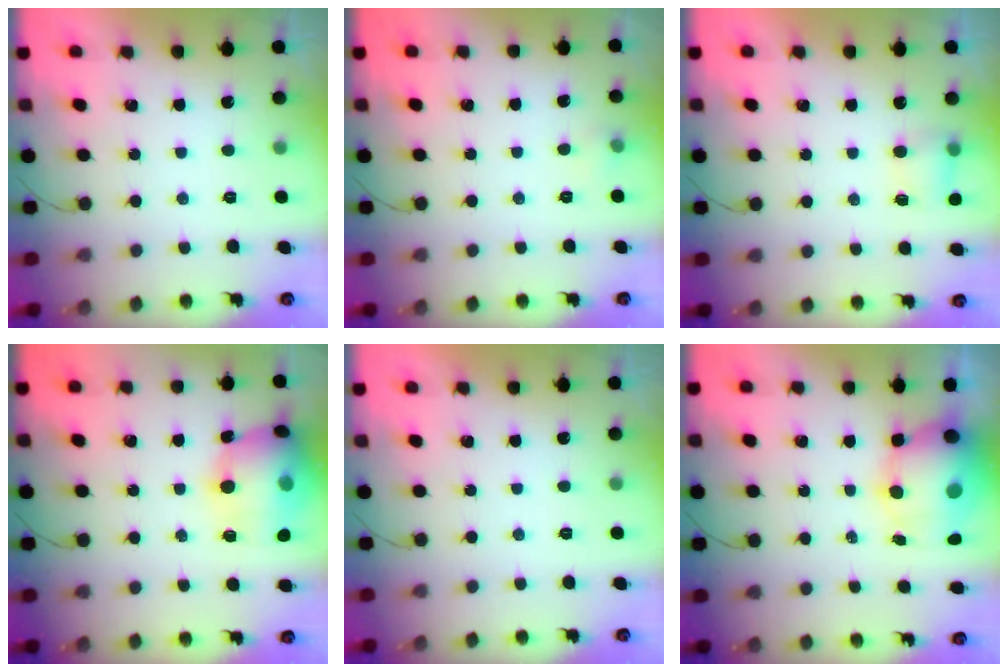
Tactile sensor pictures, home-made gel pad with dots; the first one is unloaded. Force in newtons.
{"total": 3.6, "press": 3.3, "slide": 1.5}
{"total": 4.5, "press": 4.2, "slide": 1.6}
{"total": 17.0, "press": 16.8, "slide": 2.7}
{"total": 0.0}
{"total": 14.3, "press": 13.1, "slide": 5.8}